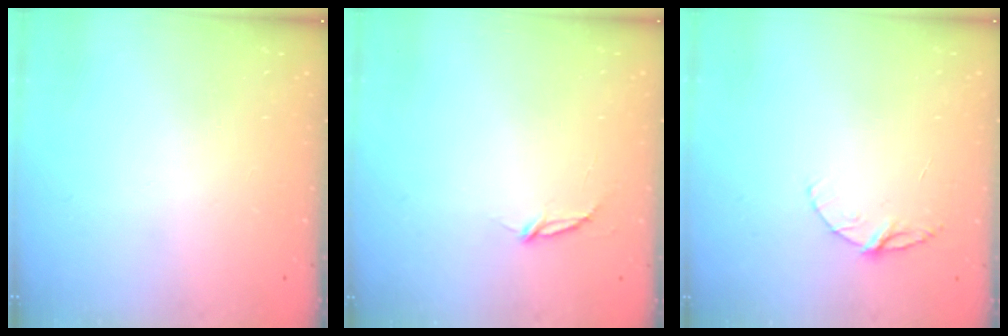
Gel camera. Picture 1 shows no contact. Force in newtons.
{"total": 2.8, "press": 2.8, "slide": 0.3}
{"total": 6.0, "press": 6.0, "slide": 0.6}